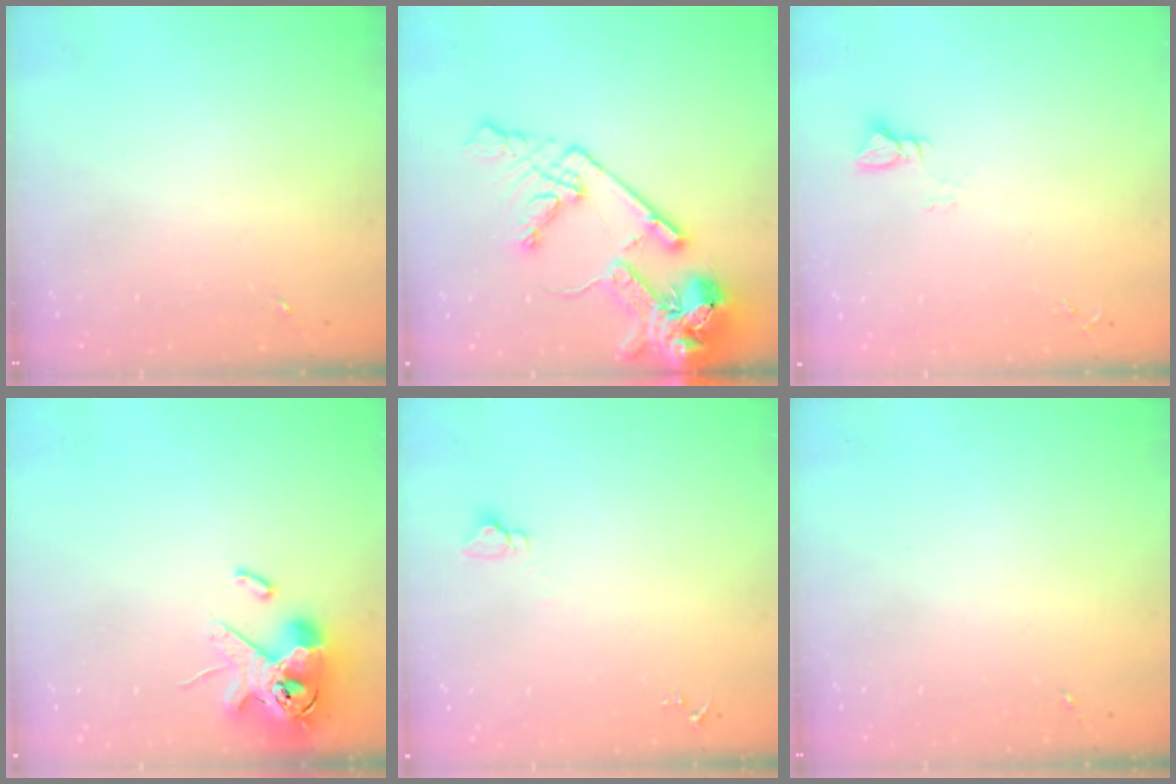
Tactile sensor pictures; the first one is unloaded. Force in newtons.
{"total": 19.0, "press": 18.8, "slide": 2.9}
{"total": 2.9, "press": 2.9, "slide": 0.2}
{"total": 13.9, "press": 13.7, "slide": 2.4}
{"total": 2.8, "press": 2.8, "slide": 0.2}
{"total": 0.0}